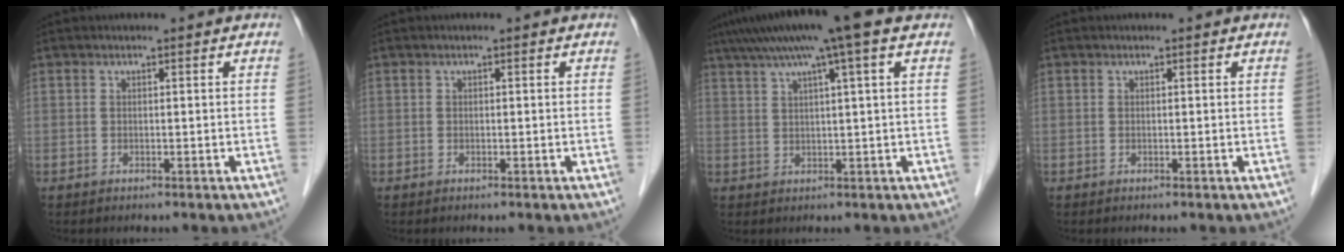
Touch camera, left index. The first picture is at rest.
{"total": 0.0}
{"total": 10.4, "force": [6.6, -0.4, 8.1], "torque": [-0.133, 0.034, 0.097]}
{"total": 0.0}